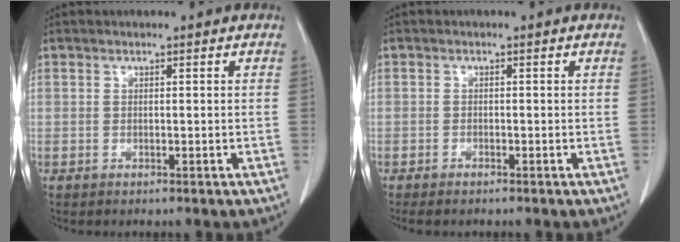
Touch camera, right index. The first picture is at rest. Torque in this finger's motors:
{"motor_torque": [0.16, -0.20, 0.03, 0.01]}